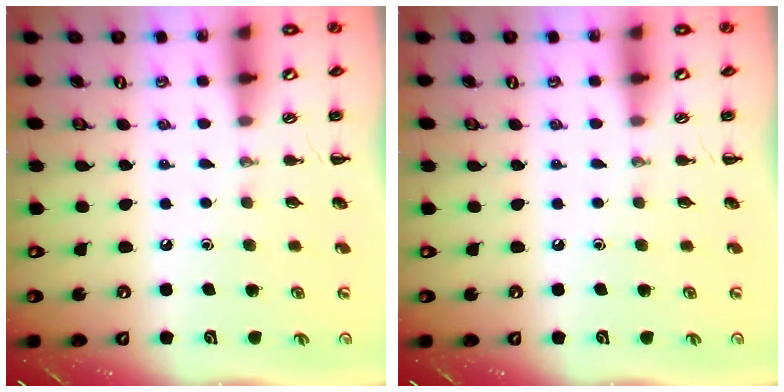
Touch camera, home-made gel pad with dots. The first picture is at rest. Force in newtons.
{"total": 0.0}